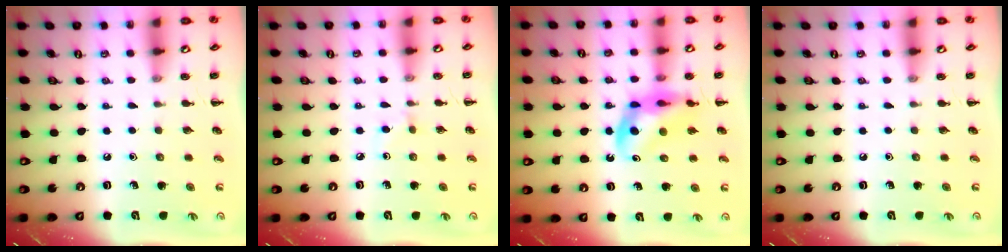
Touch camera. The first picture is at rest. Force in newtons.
{"total": 2.6, "press": 2.4, "slide": 1.1}
{"total": 11.2, "press": 10.7, "slide": 3.1}
{"total": 0.0}